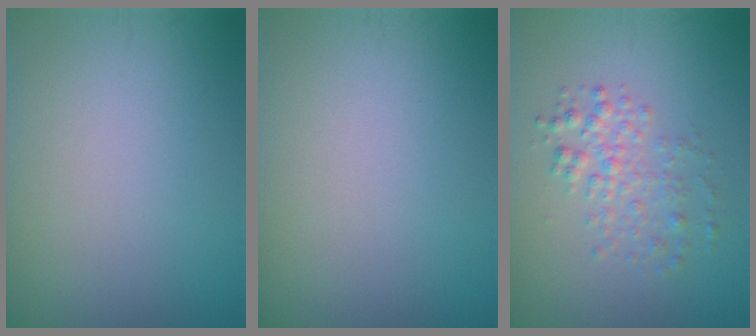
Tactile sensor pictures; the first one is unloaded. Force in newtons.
{"total": 0.0}
{"total": 2.7, "press": 2.7, "slide": 0.0}